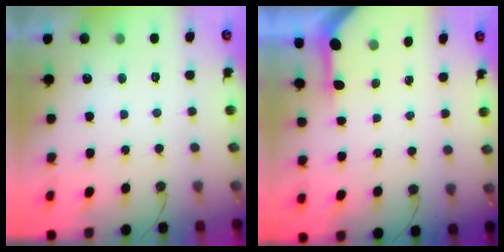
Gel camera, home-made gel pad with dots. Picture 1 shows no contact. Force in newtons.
{"total": 3.1, "press": 3.1, "slide": 0.3}